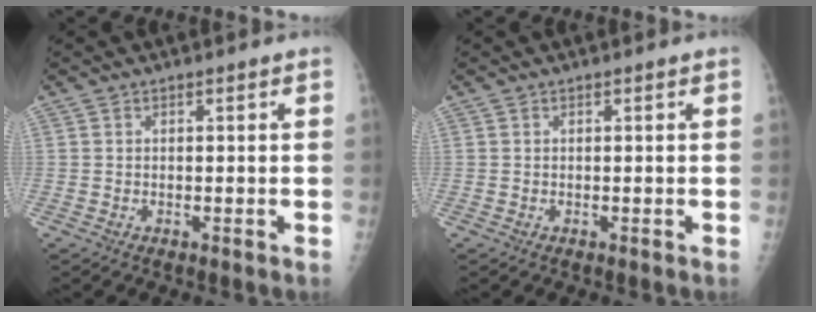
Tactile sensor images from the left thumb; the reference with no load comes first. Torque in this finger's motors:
{"motor_torque": [-0.31, 0.01, -0.05, -0.12, 0.00]}